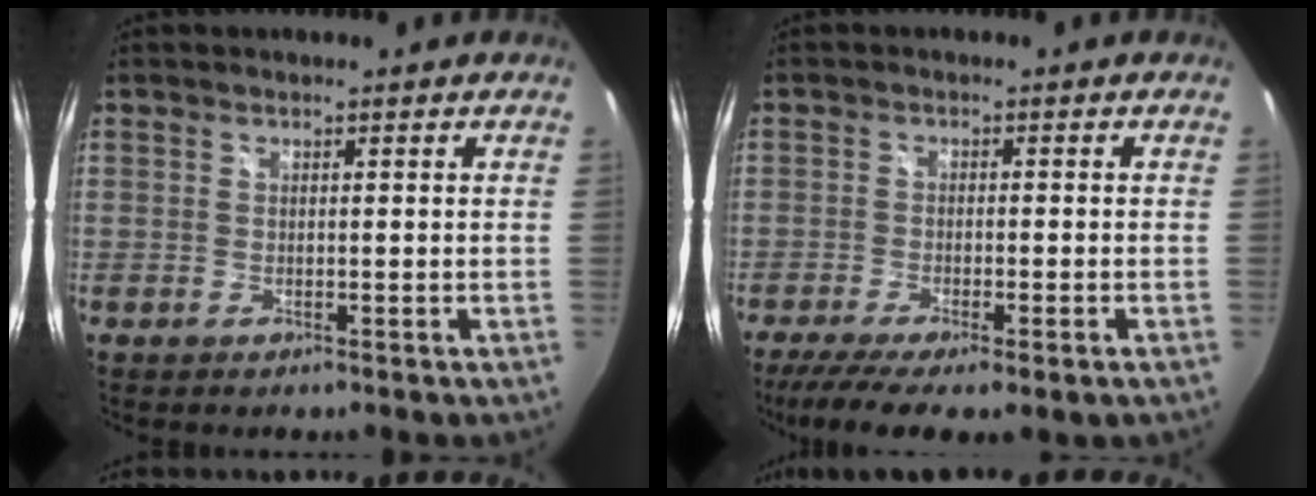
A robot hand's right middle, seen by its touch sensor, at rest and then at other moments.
{"total": 9.9, "force": [-6.8, 2.0, 6.9], "torque": [-0.140, -0.040, -0.107]}